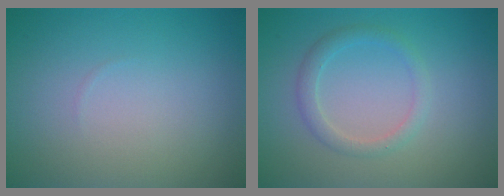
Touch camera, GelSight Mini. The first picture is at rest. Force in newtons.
{"total": 1.9, "press": 1.9, "slide": 0.1}